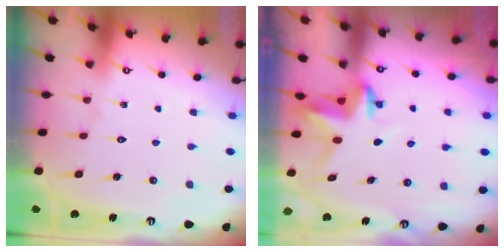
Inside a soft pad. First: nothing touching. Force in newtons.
{"total": 3.8, "press": 3.8, "slide": 0.3}